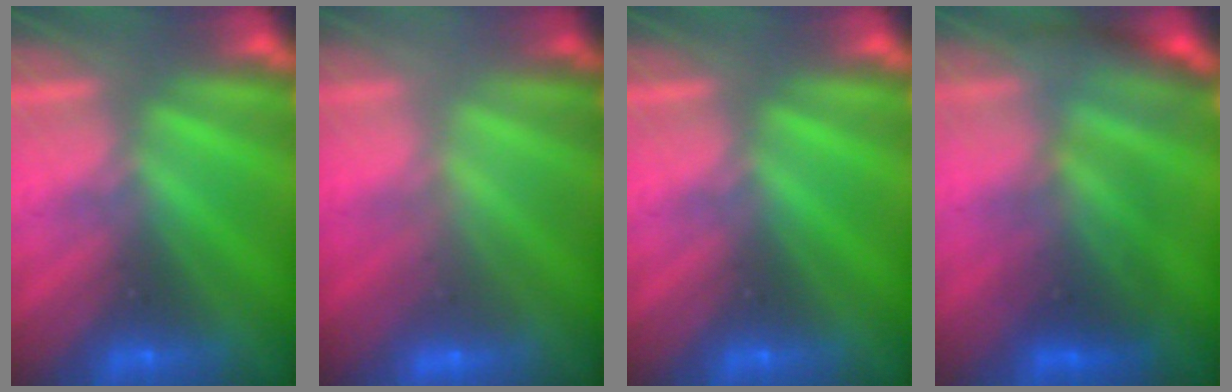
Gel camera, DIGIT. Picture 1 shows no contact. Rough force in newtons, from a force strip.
{"total": 2.3}
{"total": 0.0}
{"total": 2.6}